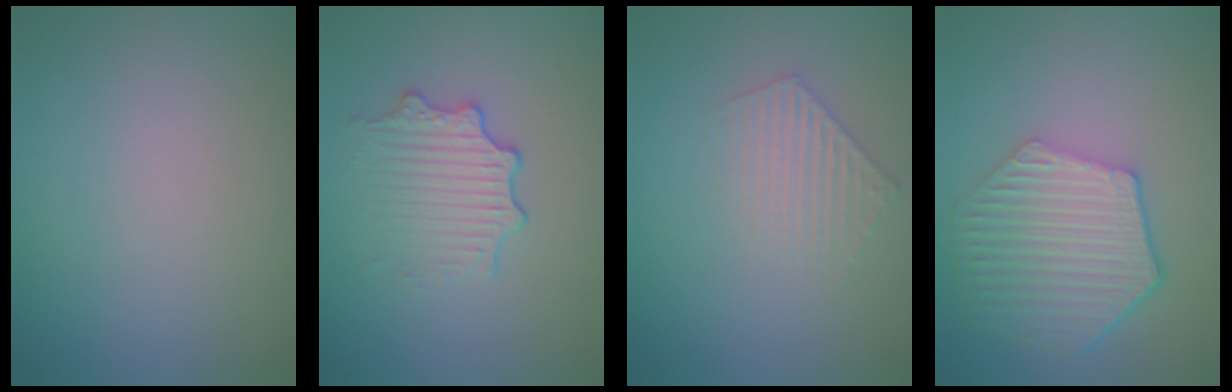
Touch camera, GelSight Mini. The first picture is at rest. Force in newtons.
{"total": 3.0, "press": 2.7, "slide": 1.4}
{"total": 2.2, "press": 2.1, "slide": 0.4}
{"total": 6.6, "press": 5.0, "slide": 4.3}